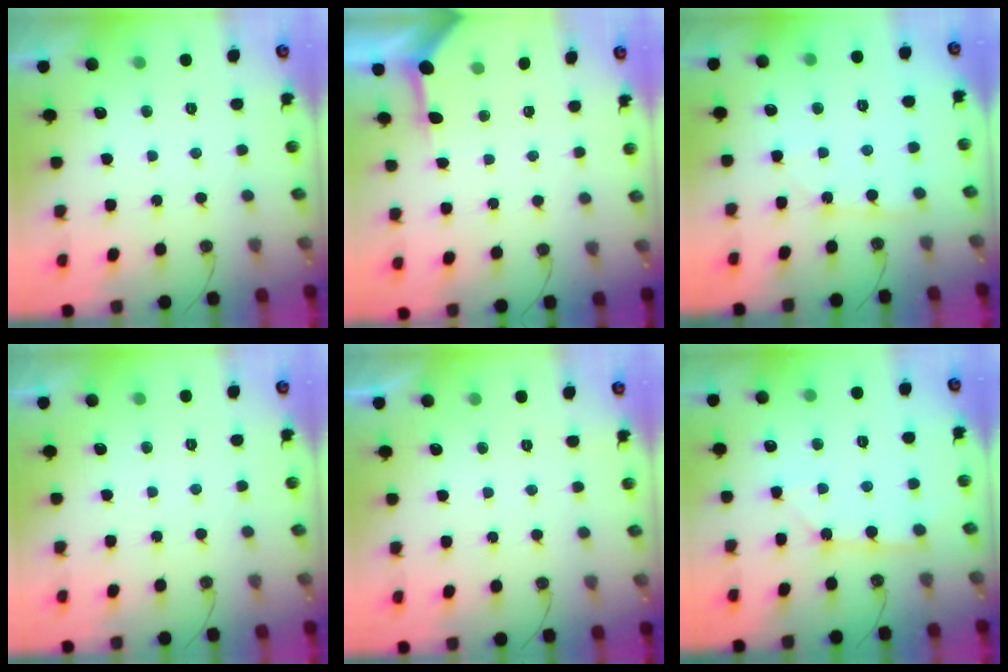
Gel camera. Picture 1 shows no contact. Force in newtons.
{"total": 3.8, "press": 3.8, "slide": 0.4}
{"total": 3.2, "press": 3.1, "slide": 0.4}
{"total": 0.0}
{"total": 0.0}
{"total": 2.4, "press": 2.4, "slide": 0.3}